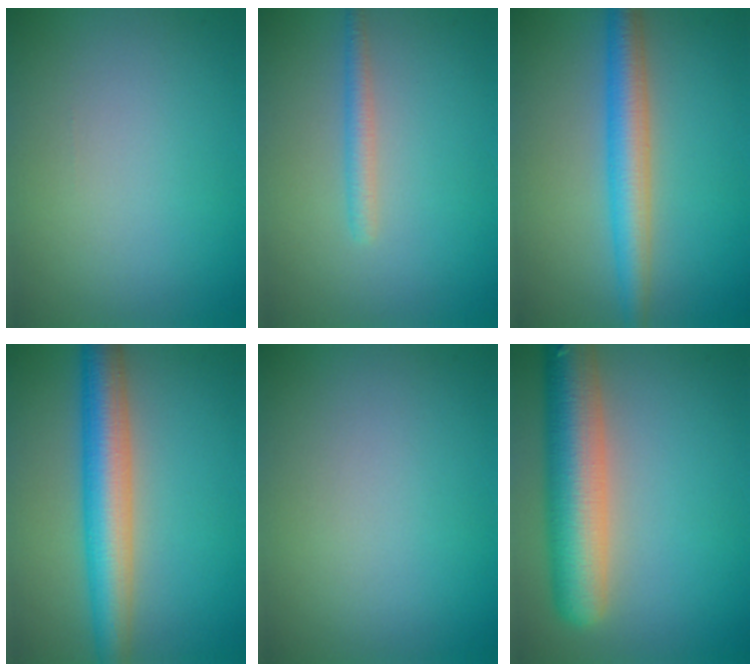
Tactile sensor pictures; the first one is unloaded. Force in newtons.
{"total": 1.6, "press": 1.6, "slide": 0.1}
{"total": 4.6, "press": 4.6, "slide": 0.1}
{"total": 6.5, "press": 6.5, "slide": 0.2}
{"total": 0.0}
{"total": 8.7, "press": 8.7, "slide": 0.6}